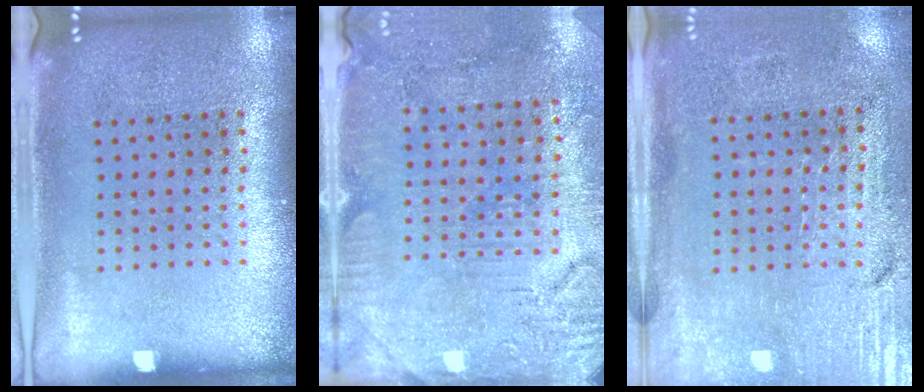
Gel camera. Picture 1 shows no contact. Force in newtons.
{"total": 3.1, "press": 2.8, "slide": 1.3}
{"total": 3.3, "press": 2.9, "slide": 1.5}